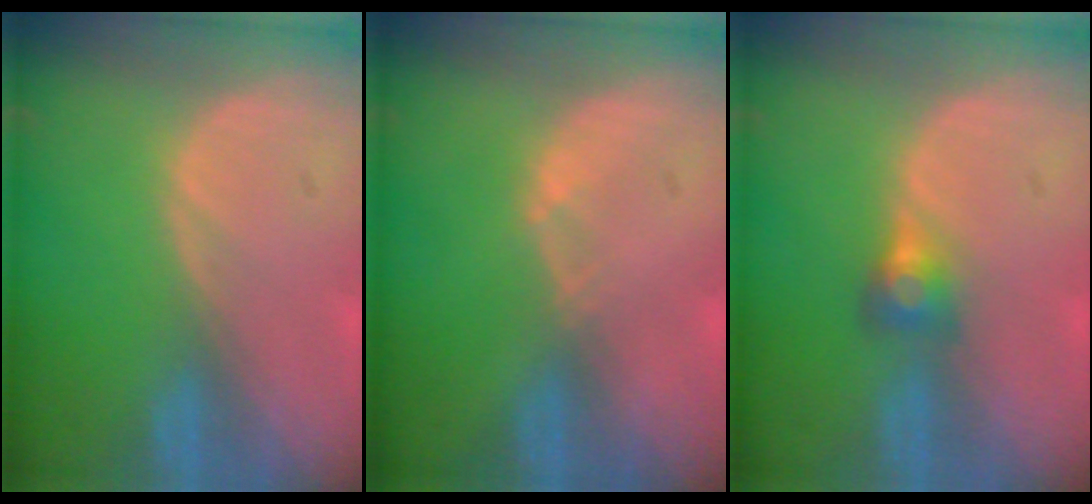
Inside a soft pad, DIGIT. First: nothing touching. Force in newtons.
{"total": 0.6, "press": 0.5, "slide": 0.2}
{"total": 2.8, "press": 2.6, "slide": 1.0}